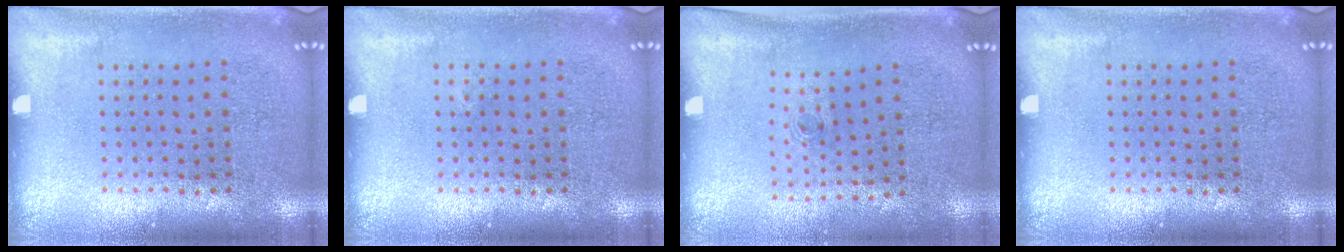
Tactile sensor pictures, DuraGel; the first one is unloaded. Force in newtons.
{"total": 0.0}
{"total": 0.6, "press": 0.3, "slide": 0.5}
{"total": 0.0}